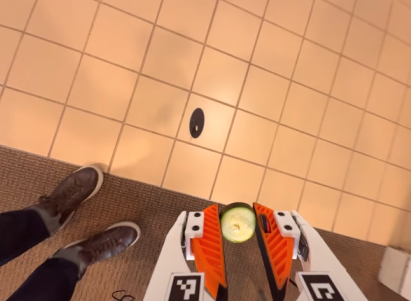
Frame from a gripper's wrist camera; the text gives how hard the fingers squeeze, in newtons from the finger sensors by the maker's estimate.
{"total": 6.3, "left": 6.1, "right": 6.5}